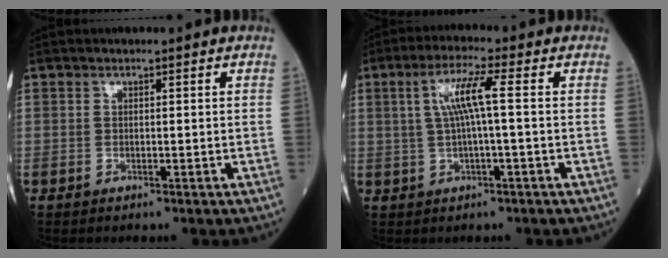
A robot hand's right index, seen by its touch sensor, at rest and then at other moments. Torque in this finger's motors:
{"motor_torque": [1.12, 0.25, 0.53, 0.13]}